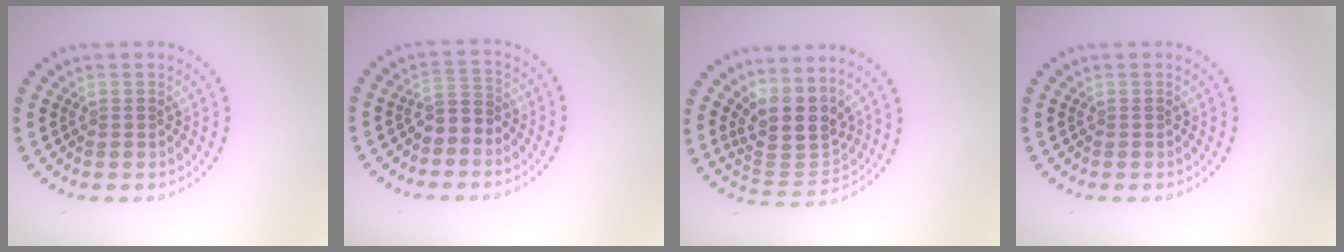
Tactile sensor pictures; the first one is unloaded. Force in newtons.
{"total": 2.0, "press": 1.8, "slide": 0.9}
{"total": 4.1, "press": 3.4, "slide": 2.4}
{"total": 0.0}